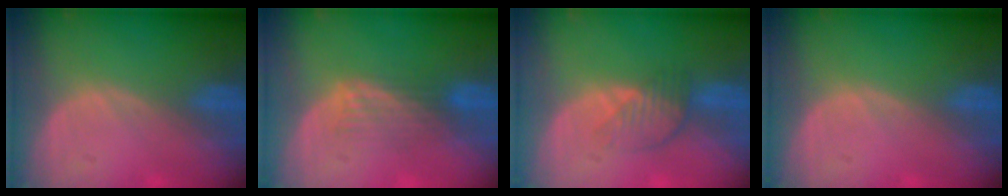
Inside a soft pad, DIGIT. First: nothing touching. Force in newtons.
{"total": 4.2, "press": 3.4, "slide": 2.5}
{"total": 3.9, "press": 3.6, "slide": 1.4}
{"total": 0.0}